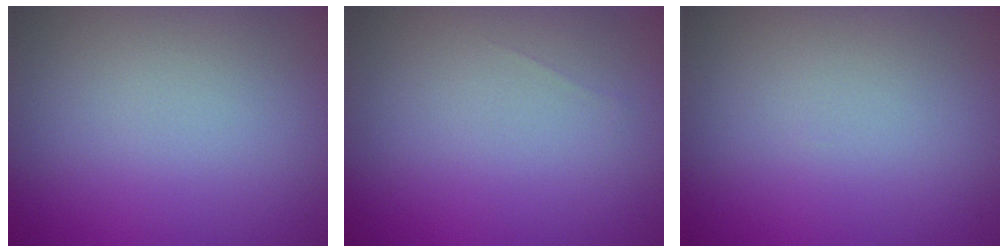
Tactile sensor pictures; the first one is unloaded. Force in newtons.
{"total": 0.0}
{"total": 0.0}